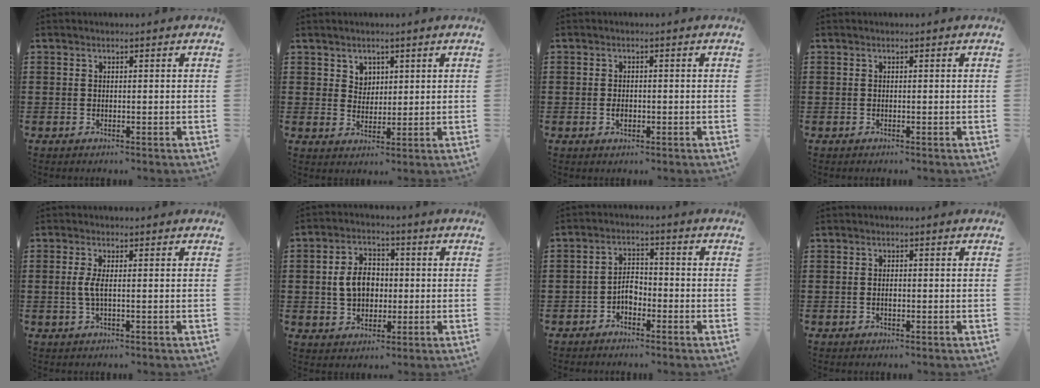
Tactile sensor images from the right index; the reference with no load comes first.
{"total": 3.0, "force": [1.8, 2.3, 0.4], "torque": [-0.019, 0.010, 0.034]}
{"total": 1.5, "force": [-0.4, 0.8, 1.2], "torque": [-0.024, -0.001, -0.007]}
{"total": 0.0}
{"total": 2.7, "force": [-0.1, 0.5, 2.6], "torque": [-0.065, -0.008, -0.008]}
{"total": 6.4, "force": [0.0, 4.8, 4.3], "torque": [-0.099, 0.007, -0.009]}
{"total": 3.1, "force": [-1.7, 1.9, 1.8], "torque": [-0.044, 0.004, -0.037]}
{"total": 1.3, "force": [-0.2, 0.5, 1.2], "torque": [-0.024, -0.001, -0.003]}